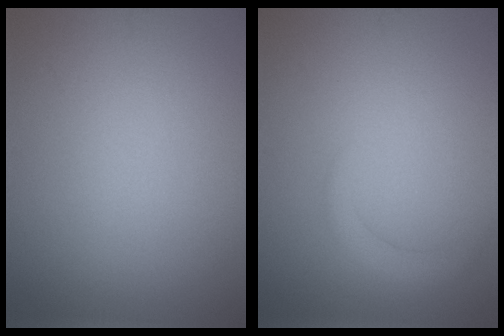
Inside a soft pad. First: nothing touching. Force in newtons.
{"total": 1.6, "press": 1.6, "slide": 0.2}